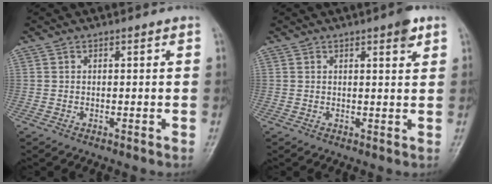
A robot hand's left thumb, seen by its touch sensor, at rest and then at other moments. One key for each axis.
{"total": 3.3, "fx": 2.0, "fy": 0.7, "fz": 2.6, "tx": -0.031, "ty": -0.008, "tz": 0.023}